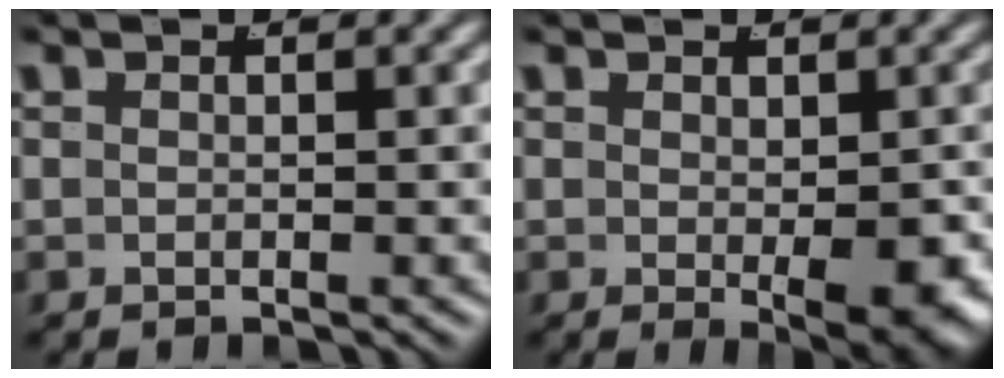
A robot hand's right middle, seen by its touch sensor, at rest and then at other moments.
{"total": 3.5, "force": [-0.6, 1.0, 3.3], "torque": [-0.034, -0.021, 0.001]}